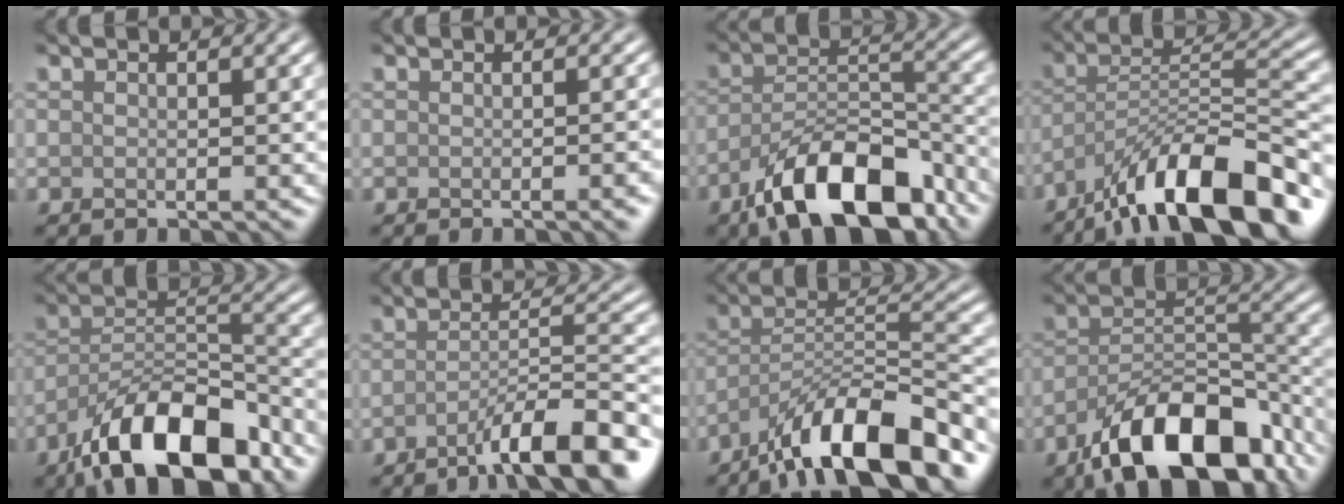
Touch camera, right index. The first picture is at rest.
{"total": 2.7, "force": [-0.8, 0.8, 2.4], "torque": [-0.014, 0.002, -0.010]}
{"total": 11.3, "force": [-7.3, 4.8, 7.2], "torque": [-0.116, -0.006, -0.131]}
{"total": 12.8, "force": [-9.1, 3.5, 8.2], "torque": [-0.124, 0.019, -0.167]}
{"total": 11.3, "force": [-7.7, 4.2, 7.1], "torque": [-0.112, 0.007, -0.146]}
{"total": 8.1, "force": [-5.1, 1.5, 6.2], "torque": [-0.085, 0.014, -0.085]}
{"total": 11.4, "force": [-8.2, 3.0, 7.4], "torque": [-0.117, 0.014, -0.152]}
{"total": 12.4, "force": [-8.0, 5.5, 7.8], "torque": [-0.128, -0.009, -0.139]}